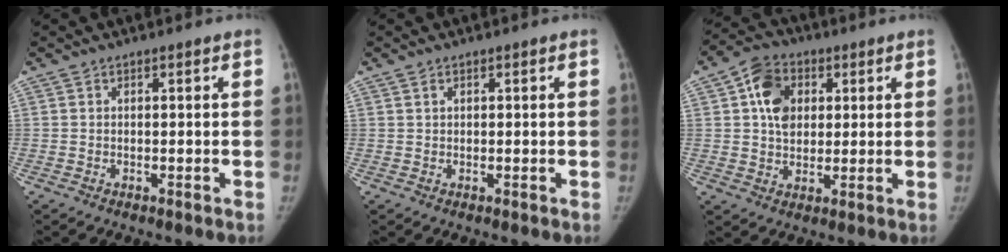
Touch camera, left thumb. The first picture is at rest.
{"total": 0.7, "force": [0.4, 0.5, 0.3], "torque": [0.001, -0.001, 0.007]}
{"total": 9.7, "force": [2.8, 7.4, 5.6], "torque": [-0.067, -0.001, 0.044]}